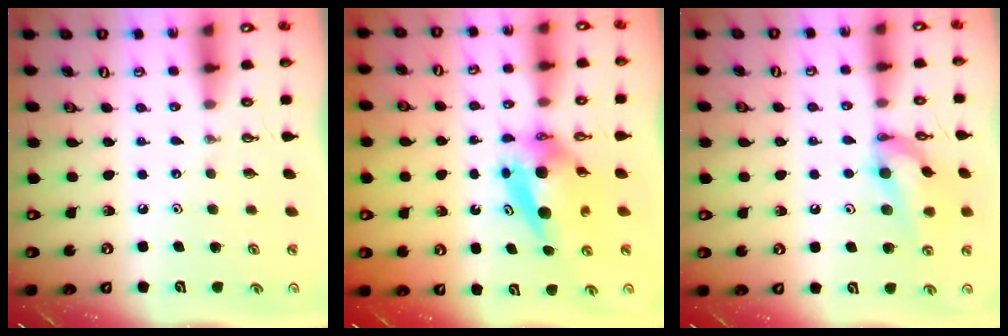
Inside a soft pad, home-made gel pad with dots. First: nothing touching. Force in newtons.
{"total": 6.5, "press": 6.5, "slide": 0.5}
{"total": 12.8, "press": 12.8, "slide": 0.6}